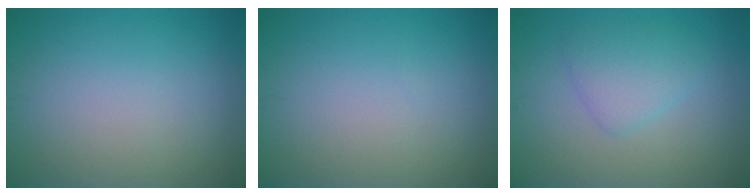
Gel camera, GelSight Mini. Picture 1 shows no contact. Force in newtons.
{"total": 0.0}
{"total": 2.6, "press": 2.6, "slide": 0.3}